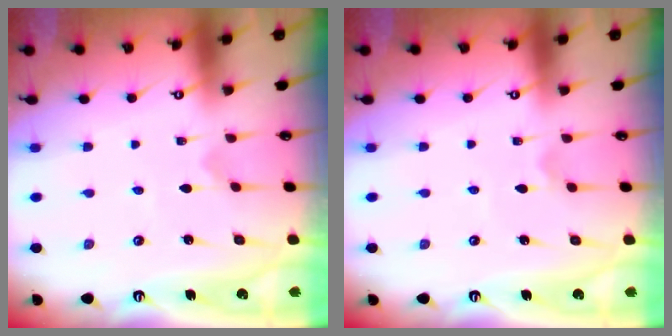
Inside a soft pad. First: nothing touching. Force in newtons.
{"total": 2.0, "press": 2.0, "slide": 0.4}